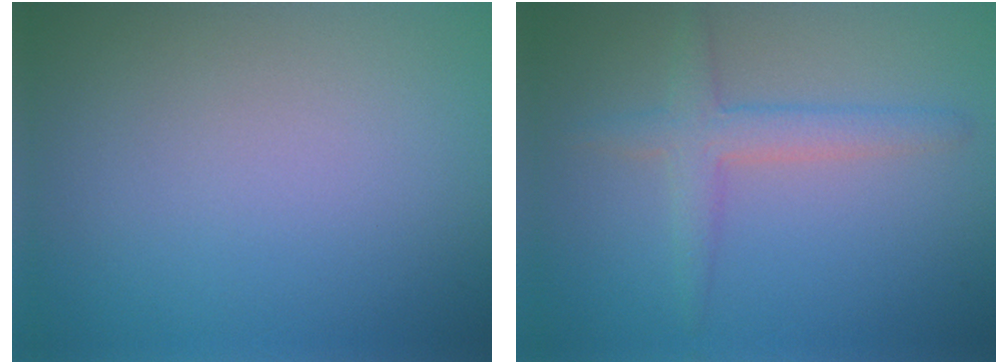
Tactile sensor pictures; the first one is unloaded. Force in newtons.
{"total": 2.9, "press": 2.9, "slide": 0.2}